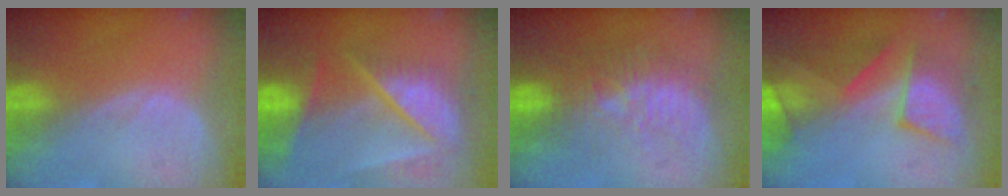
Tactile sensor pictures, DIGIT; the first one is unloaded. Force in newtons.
{"total": 9.8, "press": 8.4, "slide": 5.1}
{"total": 9.3, "press": 8.5, "slide": 3.6}
{"total": 9.0, "press": 8.3, "slide": 3.6}